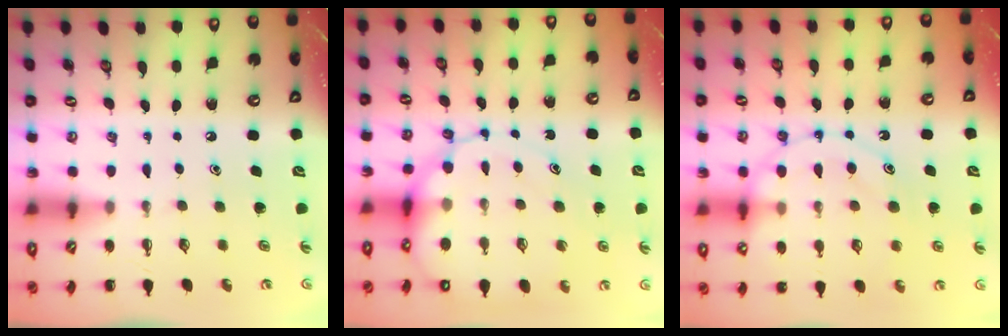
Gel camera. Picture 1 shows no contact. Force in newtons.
{"total": 13.6, "press": 13.1, "slide": 3.4}
{"total": 11.8, "press": 11.8, "slide": 0.9}